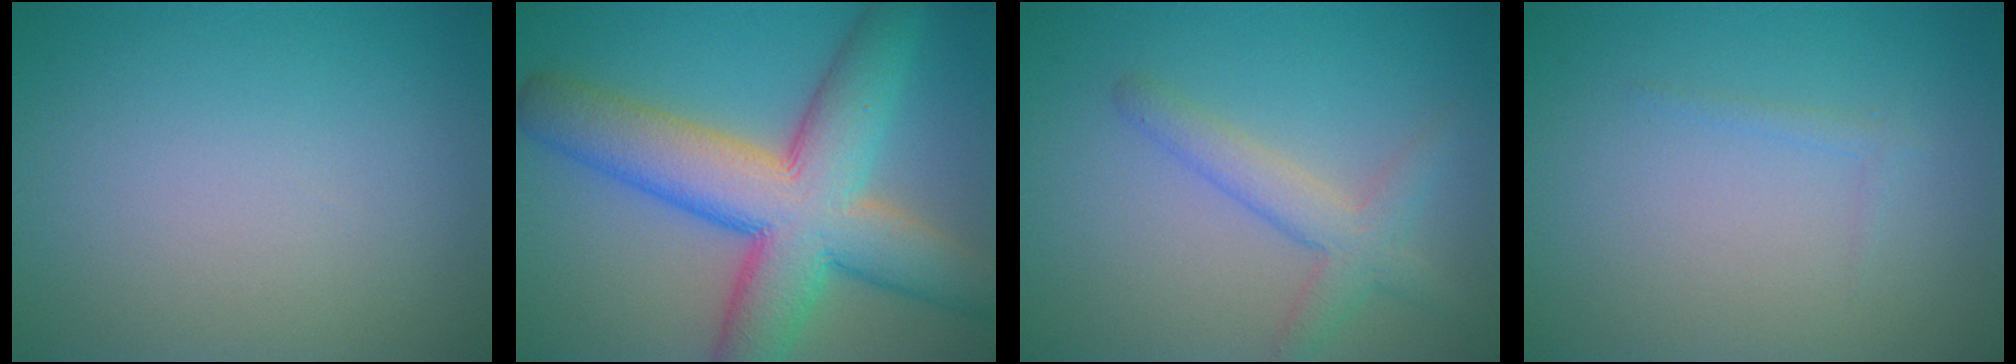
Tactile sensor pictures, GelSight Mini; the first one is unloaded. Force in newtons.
{"total": 11.8, "press": 11.8, "slide": 0.6}
{"total": 3.2, "press": 3.2, "slide": 0.2}
{"total": 0.7, "press": 0.7, "slide": 0.0}